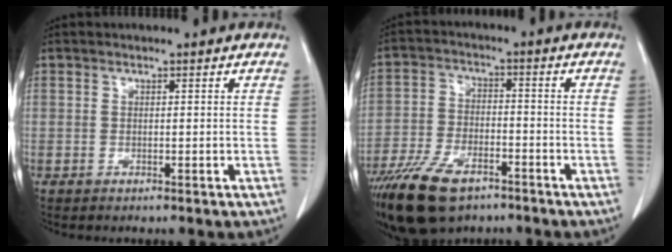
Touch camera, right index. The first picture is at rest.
{"total": 13.7, "force": [-9.2, 6.1, 8.2], "torque": [-0.166, -0.013, -0.165]}